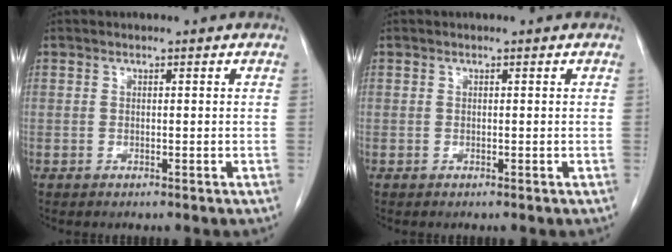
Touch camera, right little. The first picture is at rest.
{"total": 0.0}